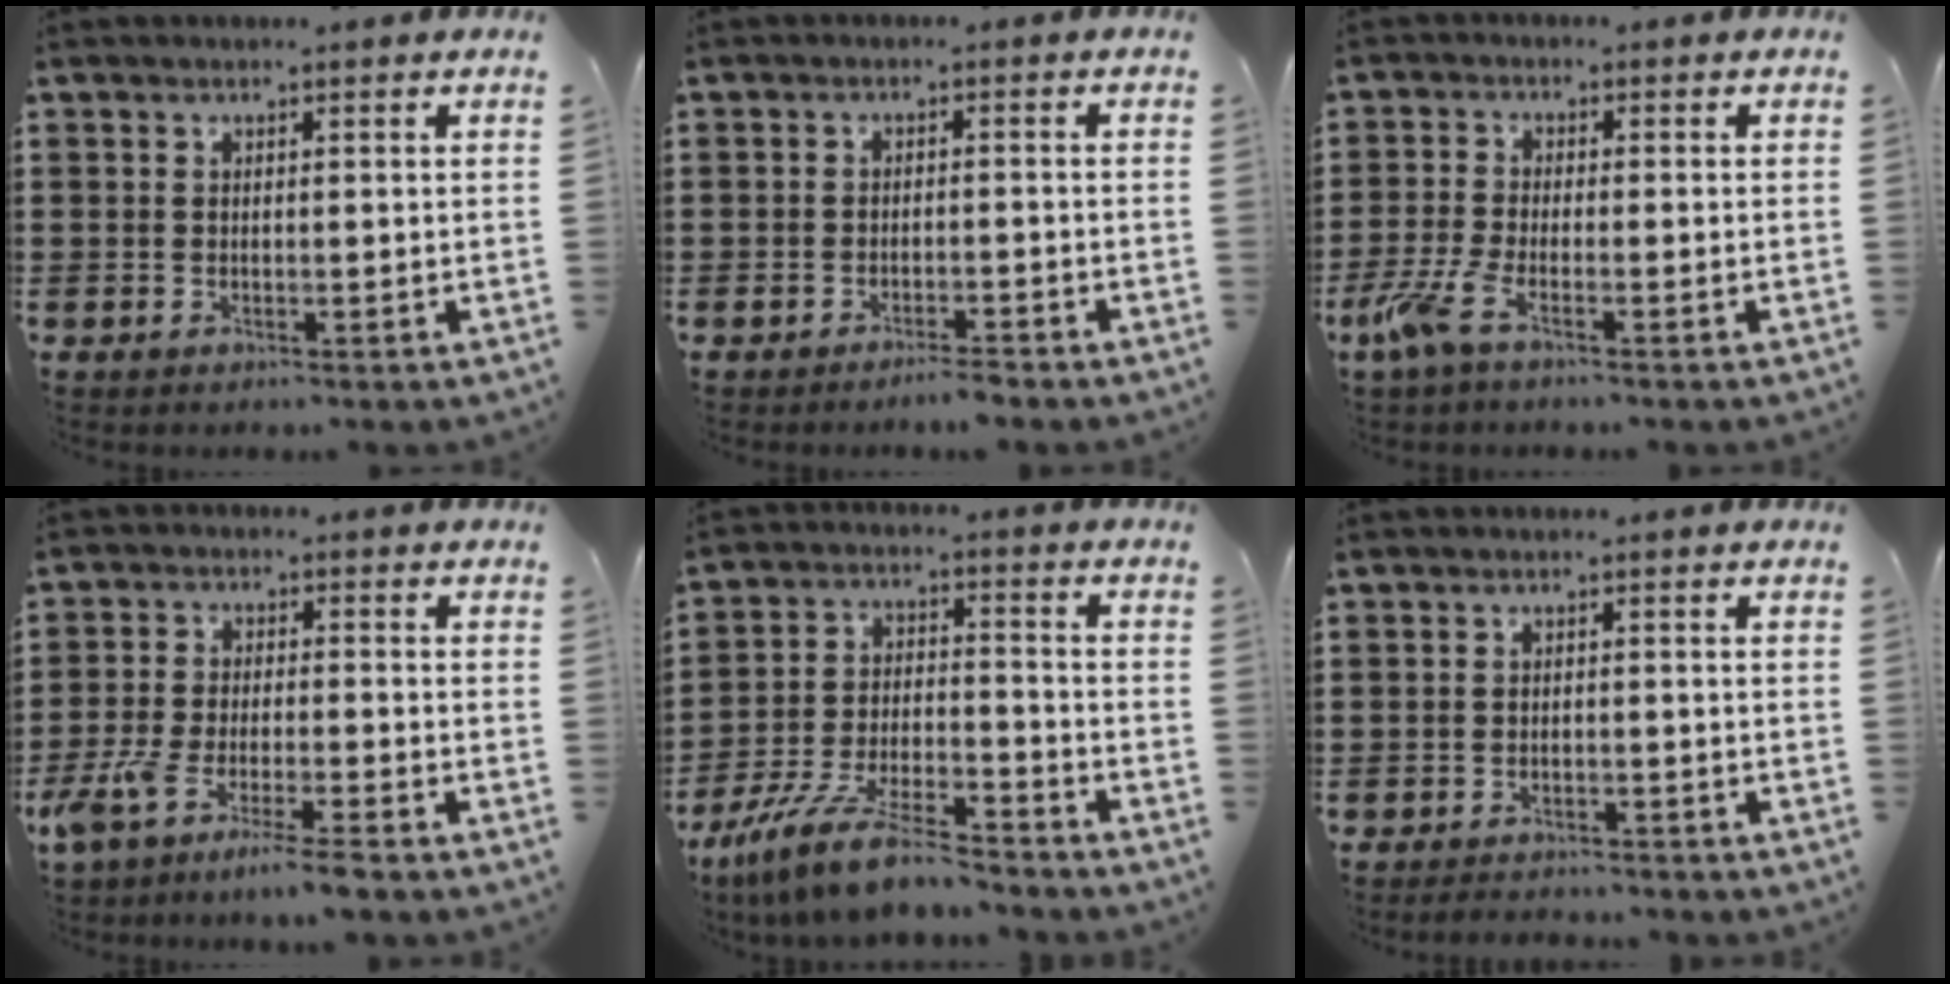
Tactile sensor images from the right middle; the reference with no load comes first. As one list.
[{"total": 2.1, "force": [-1.9, 0.2, 0.9], "torque": [-0.016, 0.003, -0.036]}, {"total": 4.9, "force": [-2.8, 1.1, 3.9], "torque": [-0.106, -0.017, -0.057]}, {"total": 5.9, "force": [-5.0, -0.1, 3.2], "torque": [-0.079, -0.019, -0.098]}, {"total": 9.7, "force": [-8.4, 1.0, 4.8], "torque": [-0.099, 0.011, -0.165]}, {"total": 1.8, "force": [-1.8, 0.1, 0.0], "torque": [-0.006, 0.001, -0.039]}]